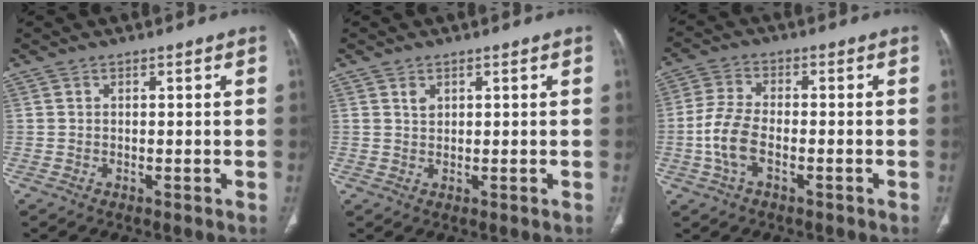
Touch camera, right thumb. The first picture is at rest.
{"total": 1.5, "force": [0.8, 1.0, 0.8], "torque": [-0.009, -0.004, 0.017]}
{"total": 7.3, "force": [-2.0, 3.8, 5.9], "torque": [-0.132, 0.018, -0.043]}